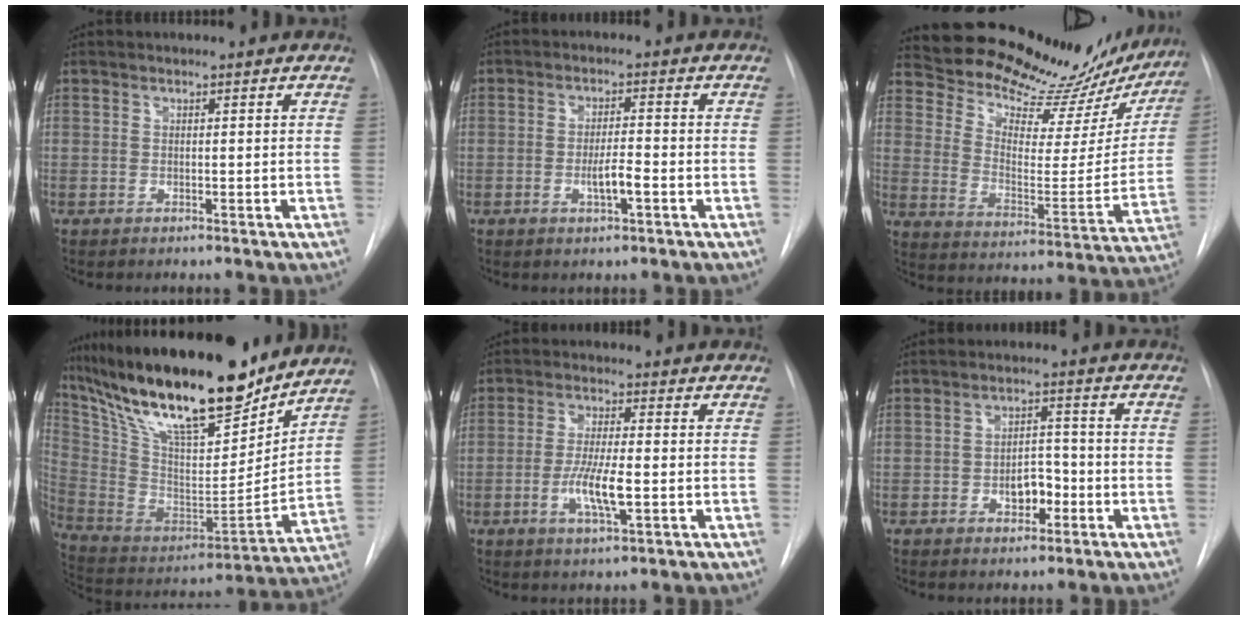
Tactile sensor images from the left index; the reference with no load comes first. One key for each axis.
{"total": 4.0, "fx": -1.7, "fy": 0.7, "fz": 3.6, "tx": -0.062, "ty": -0.004, "tz": -0.029}
{"total": 23.6, "fx": 21.8, "fy": 6.9, "fz": 5.8, "tx": -0.082, "ty": -0.065, "tz": 0.279}
{"total": 27.8, "fx": 21.5, "fy": 6.9, "fz": 16.3, "tx": -0.295, "ty": -0.016, "tz": 0.357}
{"total": 6.7, "fx": -2.0, "fy": 1.0, "fz": 6.4, "tx": -0.125, "ty": -0.012, "tz": -0.037}
{"total": 4.8, "fx": -2.1, "fy": 2.7, "fz": 3.3, "tx": -0.047, "ty": 0.008, "tz": -0.033}